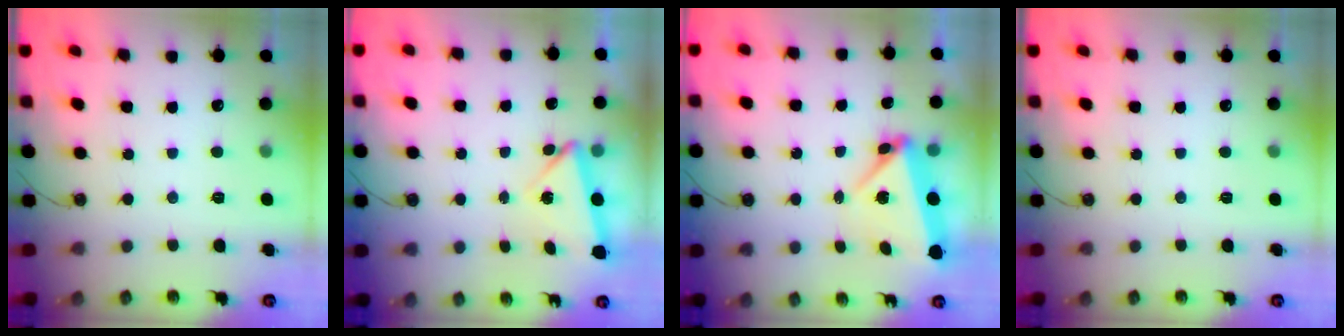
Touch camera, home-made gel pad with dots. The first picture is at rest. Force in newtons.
{"total": 4.0, "press": 3.9, "slide": 0.7}
{"total": 5.9, "press": 5.9, "slide": 0.9}
{"total": 0.0}